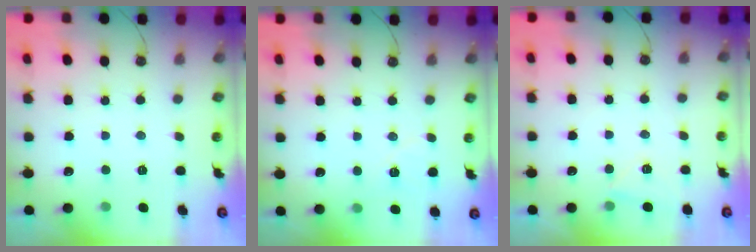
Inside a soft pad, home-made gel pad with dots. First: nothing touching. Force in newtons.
{"total": 5.7, "press": 5.1, "slide": 2.4}
{"total": 4.0, "press": 3.3, "slide": 2.3}